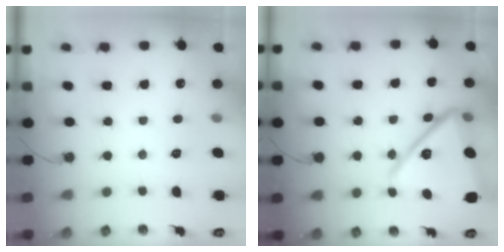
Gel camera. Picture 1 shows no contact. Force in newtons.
{"total": 20.3, "press": 20.3, "slide": 1.3}